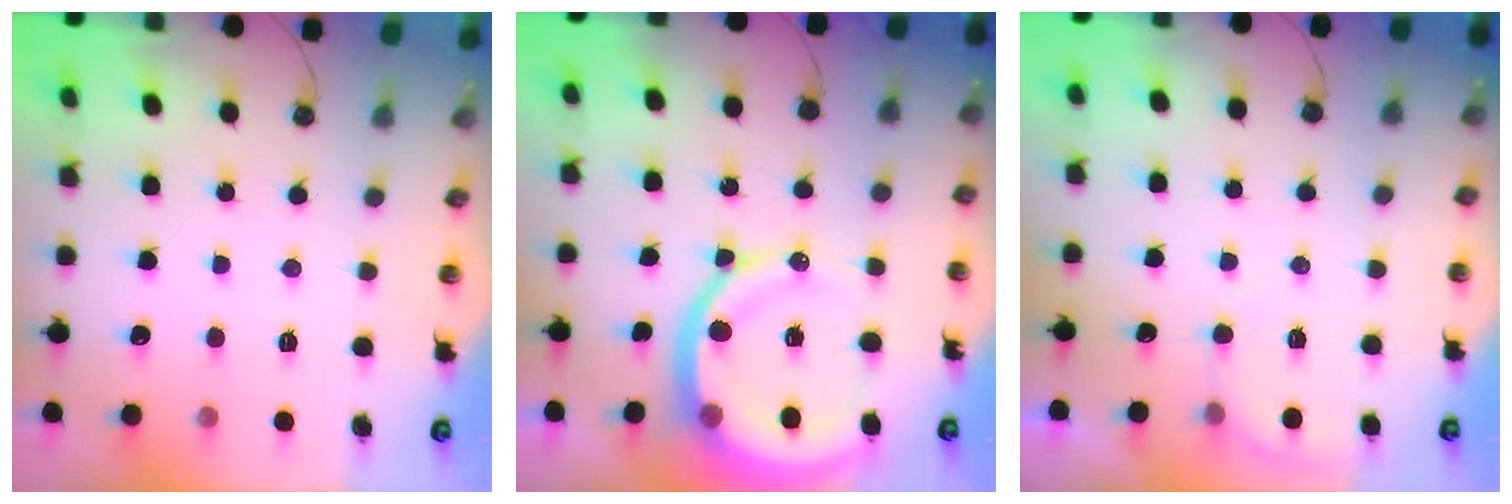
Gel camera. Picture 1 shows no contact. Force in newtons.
{"total": 14.2, "press": 14.1, "slide": 1.9}
{"total": 2.8, "press": 2.8, "slide": 0.3}